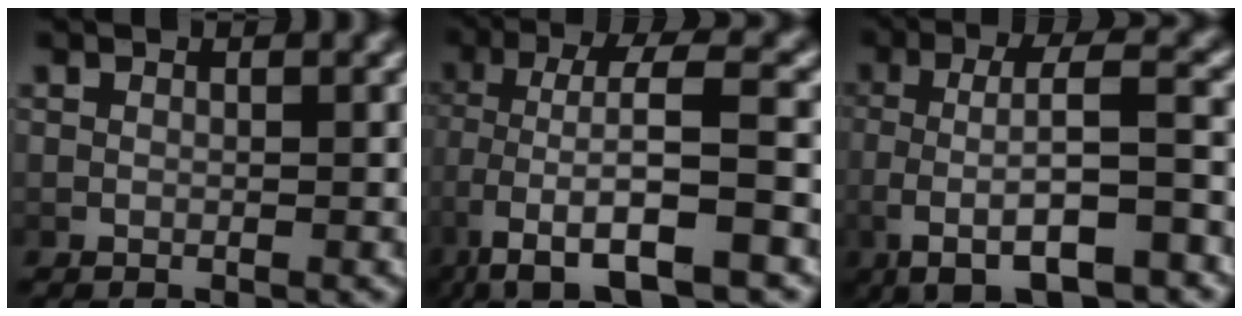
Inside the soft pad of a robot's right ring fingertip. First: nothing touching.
{"total": 8.6, "force": [-4.1, 3.9, 6.5], "torque": [-0.138, -0.027, -0.047]}
{"total": 6.3, "force": [-1.5, 2.2, 5.7], "torque": [-0.115, -0.005, -0.017]}